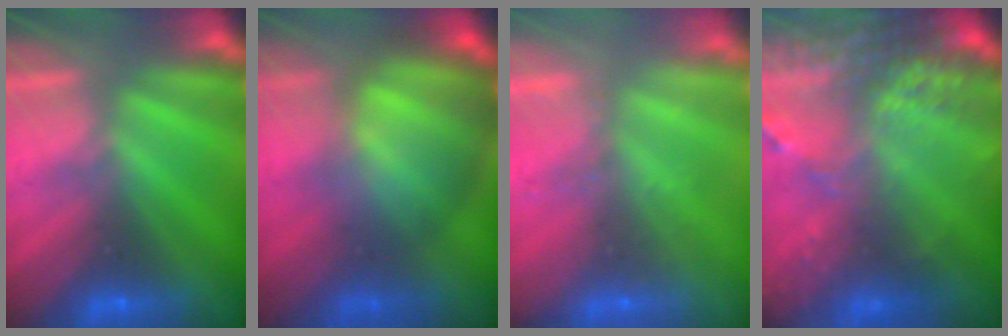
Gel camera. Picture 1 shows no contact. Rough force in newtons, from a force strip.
{"total": 7.8}
{"total": 2.3}
{"total": 8.8}